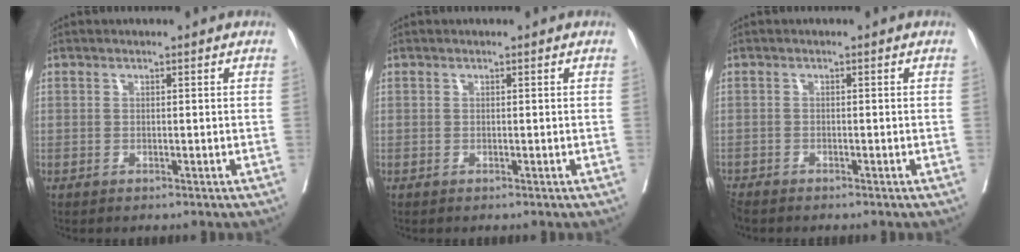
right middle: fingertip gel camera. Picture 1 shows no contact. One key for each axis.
{"total": 0.0}
{"total": 2.4, "fx": -2.3, "fy": 0.2, "fz": 0.6, "tx": -0.015, "ty": -0.010, "tz": -0.046}